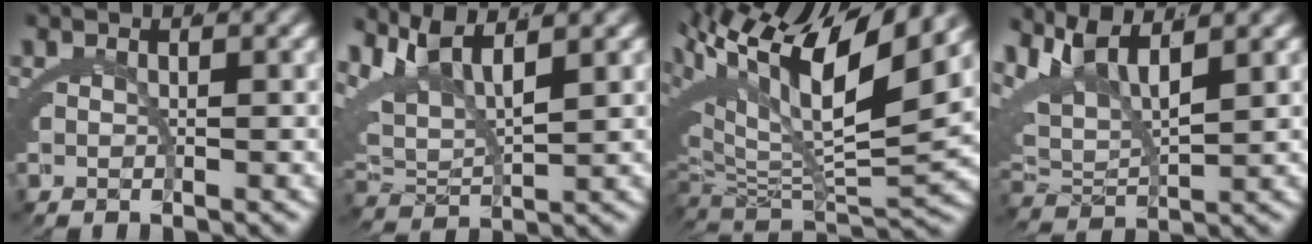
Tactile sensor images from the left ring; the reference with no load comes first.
{"total": 8.5, "force": [3.5, 5.6, 5.3], "torque": [-0.137, -0.001, 0.059]}
{"total": 14.6, "force": [5.5, 6.7, 11.7], "torque": [-0.200, 0.019, 0.086]}
{"total": 9.2, "force": [3.1, 6.4, 5.8], "torque": [-0.150, -0.008, 0.056]}